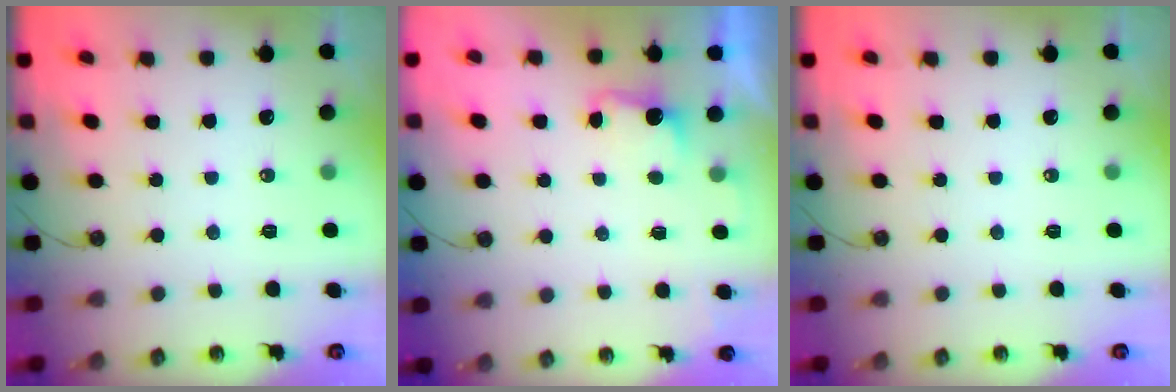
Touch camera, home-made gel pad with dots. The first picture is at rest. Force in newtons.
{"total": 2.5, "press": 2.3, "slide": 0.9}
{"total": 0.0}